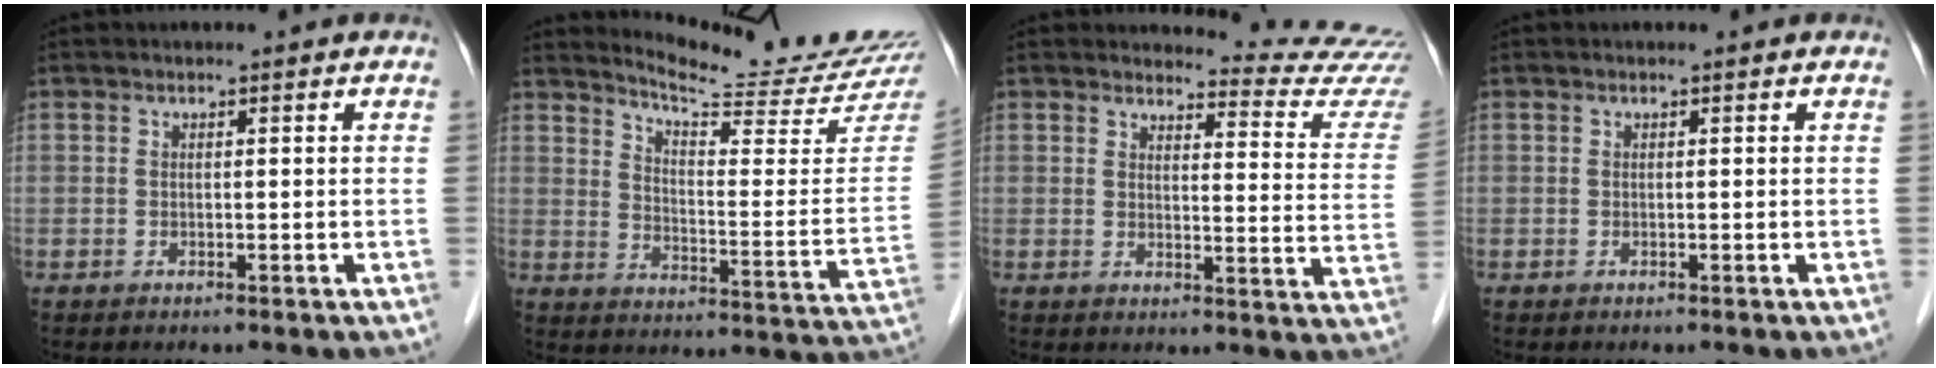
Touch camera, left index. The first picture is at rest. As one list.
[{"total": 17.9, "force": [17.4, -1.1, 4.1], "torque": [-0.072, -0.114, 0.222]}, {"total": 13.1, "force": [13.1, -0.4, 0.7], "torque": [0.010, -0.119, 0.121]}, {"total": 0.0}]